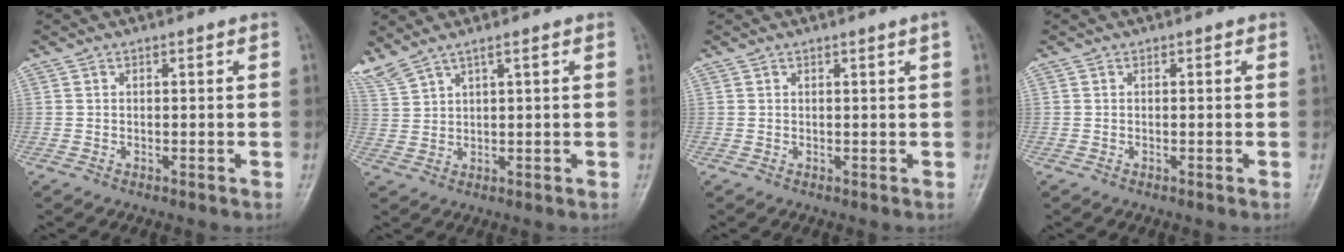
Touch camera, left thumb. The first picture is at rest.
{"total": 5.2, "force": [4.2, 0.5, 3.1], "torque": [-0.083, 0.000, 0.098]}
{"total": 1.4, "force": [0.7, -0.4, 1.2], "torque": [-0.022, -0.004, 0.014]}
{"total": 0.0}